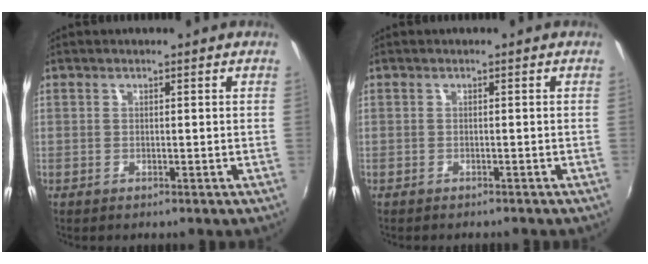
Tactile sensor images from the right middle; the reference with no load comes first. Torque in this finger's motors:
{"motor_torque": [0.92, -1.22, 0.08, 0.03]}